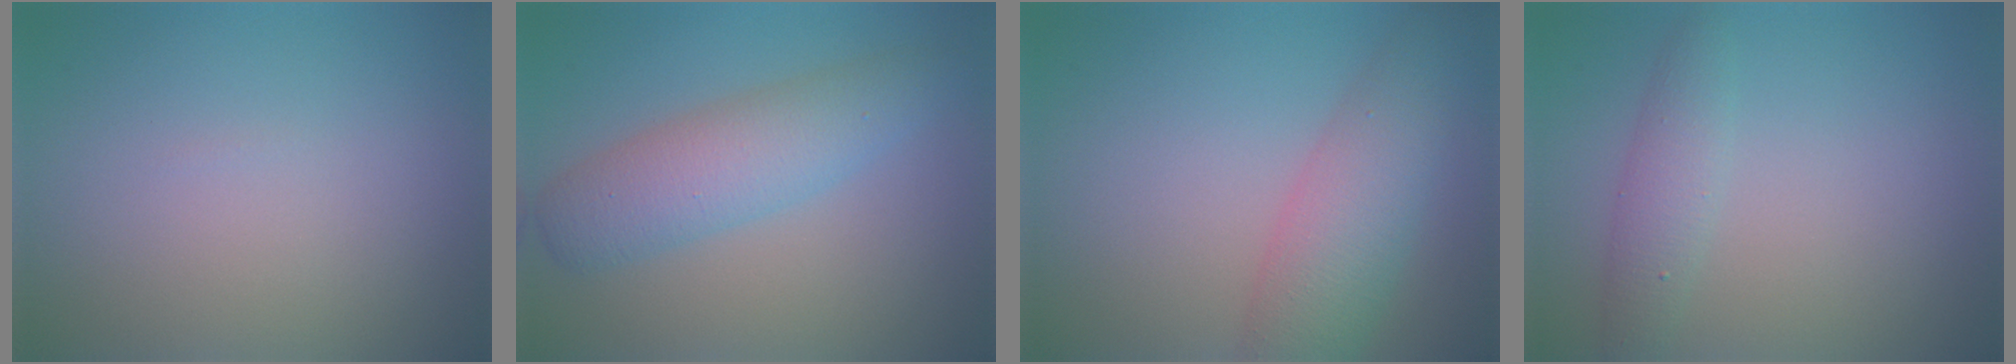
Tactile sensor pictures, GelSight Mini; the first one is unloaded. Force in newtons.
{"total": 5.0, "press": 5.0, "slide": 0.2}
{"total": 5.5, "press": 5.5, "slide": 0.2}
{"total": 2.4, "press": 2.4, "slide": 0.1}